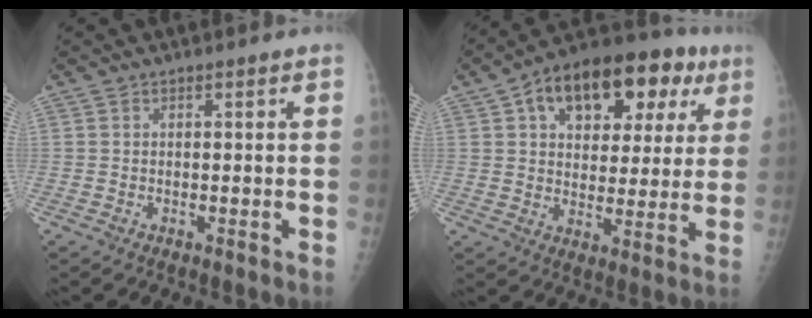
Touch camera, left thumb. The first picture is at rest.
{"total": 21.2, "force": [9.1, 12.2, 14.7], "torque": [-0.169, 0.018, 0.130]}